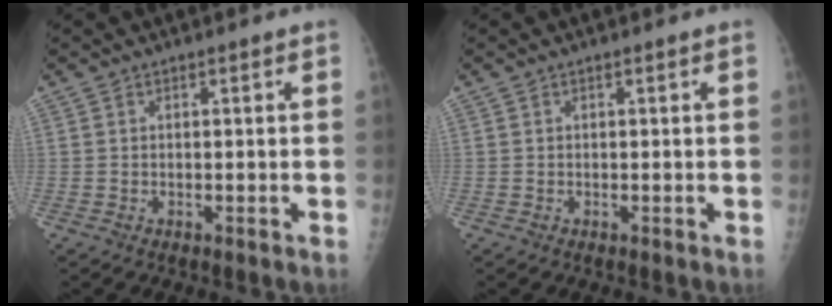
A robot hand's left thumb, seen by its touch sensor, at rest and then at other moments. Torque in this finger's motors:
{"motor_torque": [0.00, 0.00, -0.06, -0.06, 0.00]}